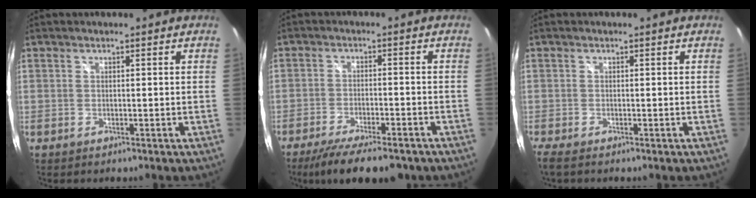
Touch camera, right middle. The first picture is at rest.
{"total": 13.2, "force": [-10.4, 3.3, 7.4], "torque": [-0.149, -0.033, -0.160]}
{"total": 2.0, "force": [-1.4, 0.0, 1.5], "torque": [-0.030, -0.009, -0.025]}